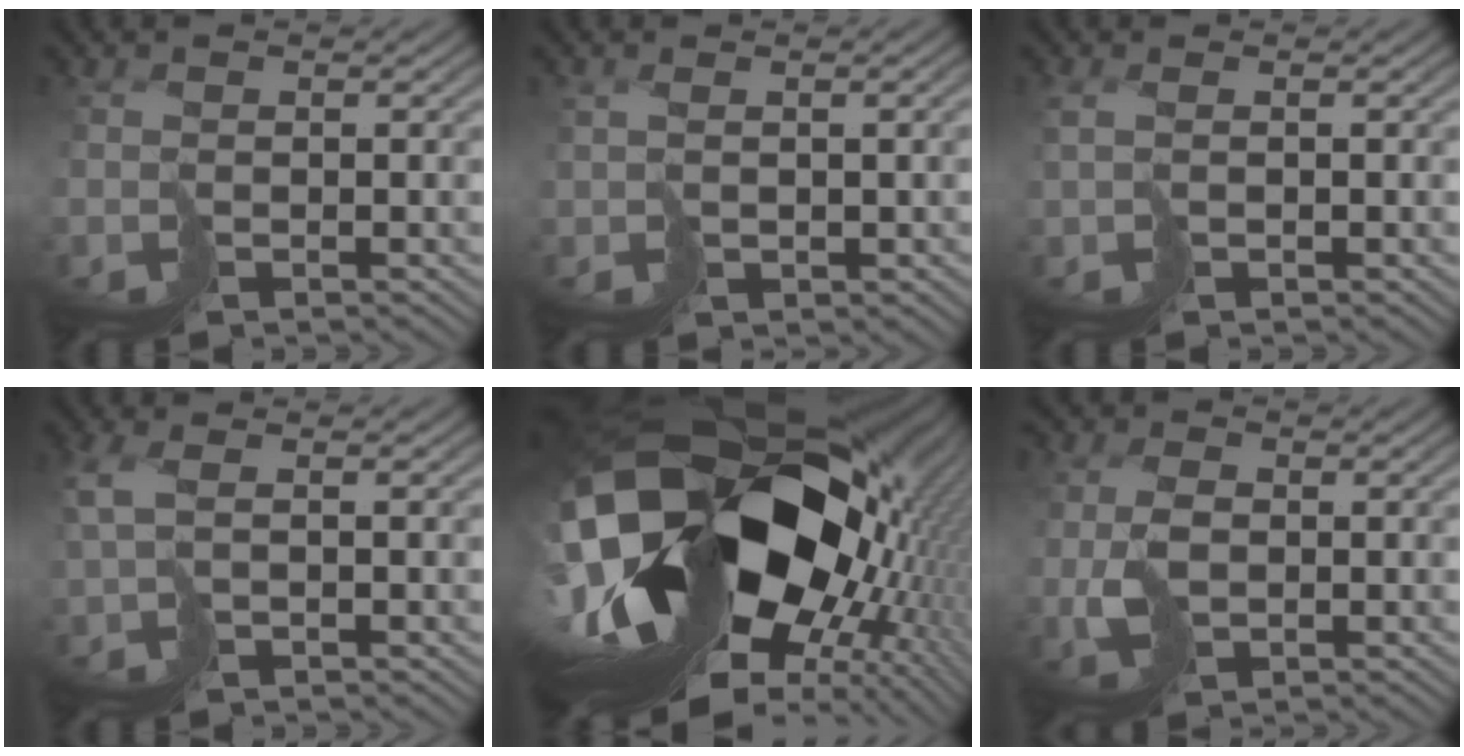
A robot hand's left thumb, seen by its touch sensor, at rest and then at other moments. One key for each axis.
{"total": 2.7, "fx": 0.5, "fy": 1.4, "fz": 2.3, "tx": -0.050, "ty": -0.002, "tz": 0.020}
{"total": 1.4, "fx": 0.4, "fy": 0.6, "fz": 1.2, "tx": -0.033, "ty": 0.001, "tz": 0.011}
{"total": 2.8, "fx": 0.6, "fy": 1.1, "fz": 2.5, "tx": -0.075, "ty": 0.007, "tz": 0.011}
{"total": 21.5, "fx": -1.2, "fy": 13.9, "fz": 16.4, "tx": -0.298, "ty": -0.048, "tz": -0.001}
{"total": 4.3, "fx": 0.2, "fy": 2.8, "fz": 3.3, "tx": -0.077, "ty": 0.001, "tz": 0.006}